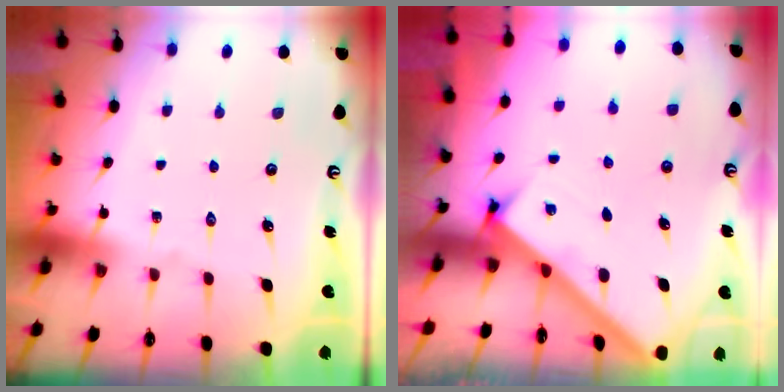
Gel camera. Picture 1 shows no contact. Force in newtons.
{"total": 2.8, "press": 2.8, "slide": 0.4}